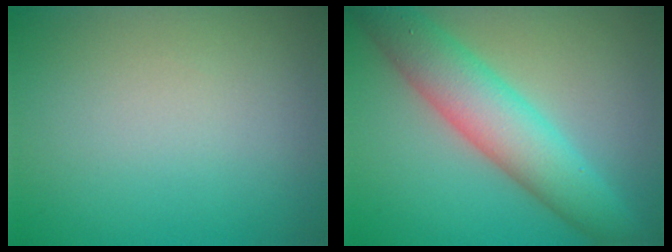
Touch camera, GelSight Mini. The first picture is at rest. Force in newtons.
{"total": 7.0, "press": 7.0, "slide": 0.2}